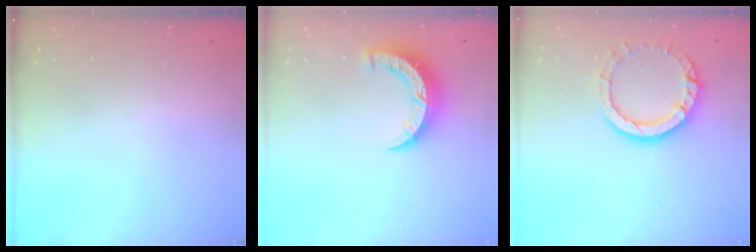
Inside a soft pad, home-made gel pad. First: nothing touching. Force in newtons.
{"total": 7.9, "press": 7.8, "slide": 0.6}
{"total": 11.6, "press": 11.6, "slide": 1.2}